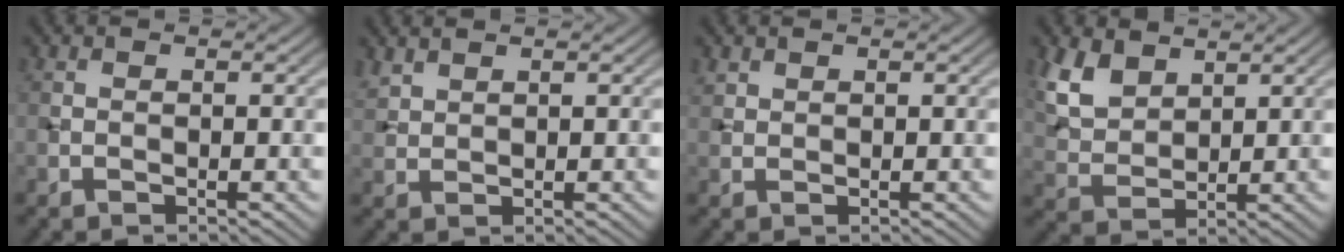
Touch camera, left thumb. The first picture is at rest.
{"total": 2.0, "force": [1.7, 0.7, 0.7], "torque": [-0.023, 0.005, 0.043]}
{"total": 1.1, "force": [1.0, 0.6, 0.3], "torque": [-0.009, 0.001, 0.024]}
{"total": 6.4, "force": [4.0, 3.4, 3.6], "torque": [-0.095, 0.002, 0.086]}